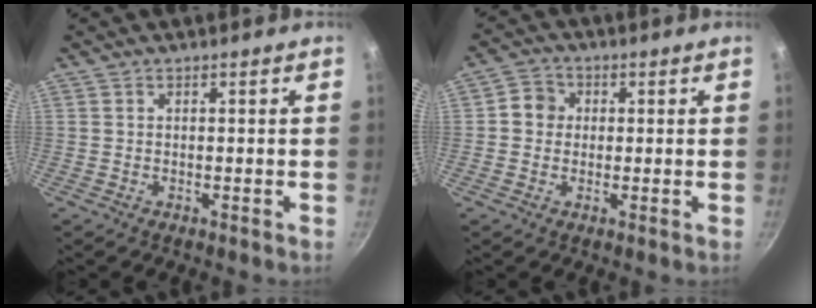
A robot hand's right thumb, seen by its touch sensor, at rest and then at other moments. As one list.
[{"total": 4.5, "force": [0.3, 4.2, 1.7], "torque": [-0.004, 0.007, -0.008]}]